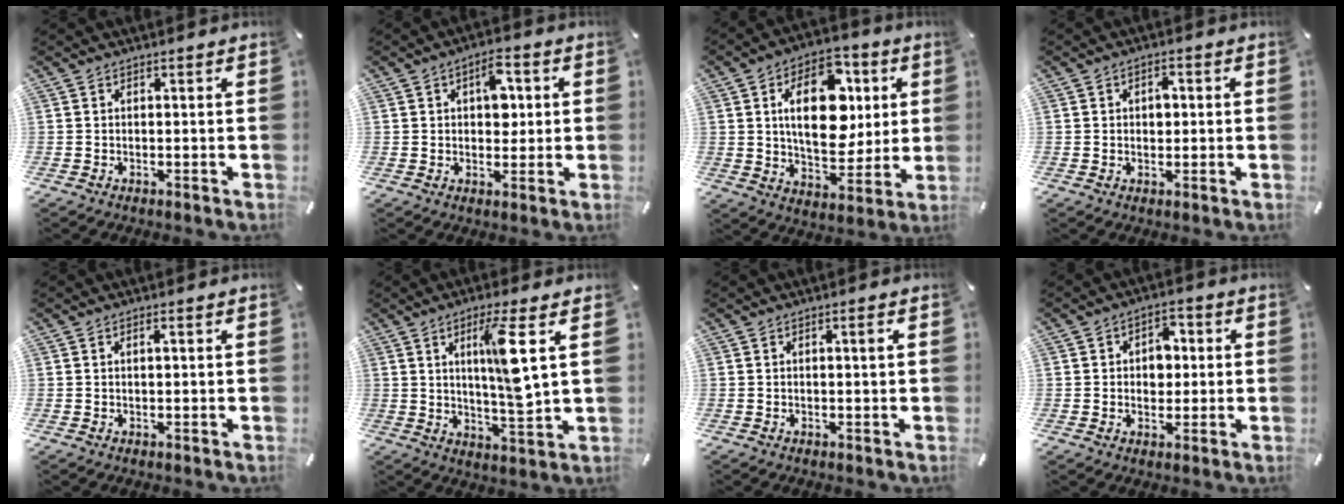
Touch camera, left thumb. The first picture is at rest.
{"total": 7.4, "force": [1.6, 4.7, 5.4], "torque": [-0.061, -0.005, 0.019]}
{"total": 19.0, "force": [4.5, 12.2, 13.9], "torque": [-0.214, 0.000, 0.076]}
{"total": 3.1, "force": [0.3, 2.1, 2.3], "torque": [-0.023, -0.002, -0.003]}
{"total": 0.9, "force": [0.3, 0.2, 0.8], "torque": [-0.016, 0.002, 0.005]}
{"total": 11.2, "force": [3.3, 1.6, 10.6], "torque": [-0.173, -0.012, 0.047]}
{"total": 1.3, "force": [0.3, 0.2, 1.3], "torque": [-0.017, -0.002, 0.003]}
{"total": 5.6, "force": [0.3, 4.4, 3.4], "torque": [-0.041, 0.000, -0.004]}